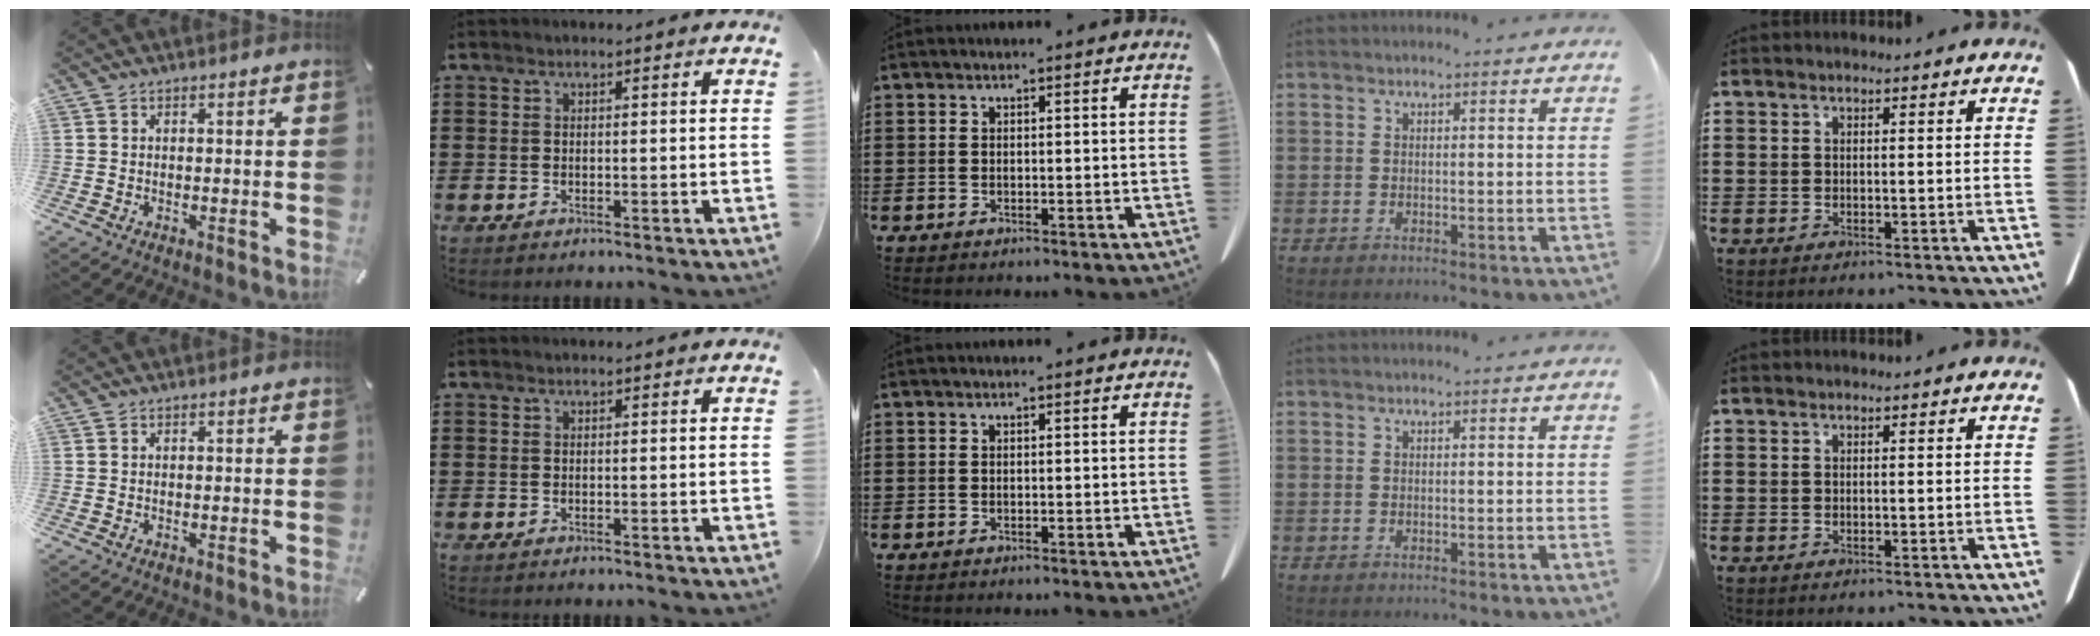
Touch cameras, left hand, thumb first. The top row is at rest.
{}